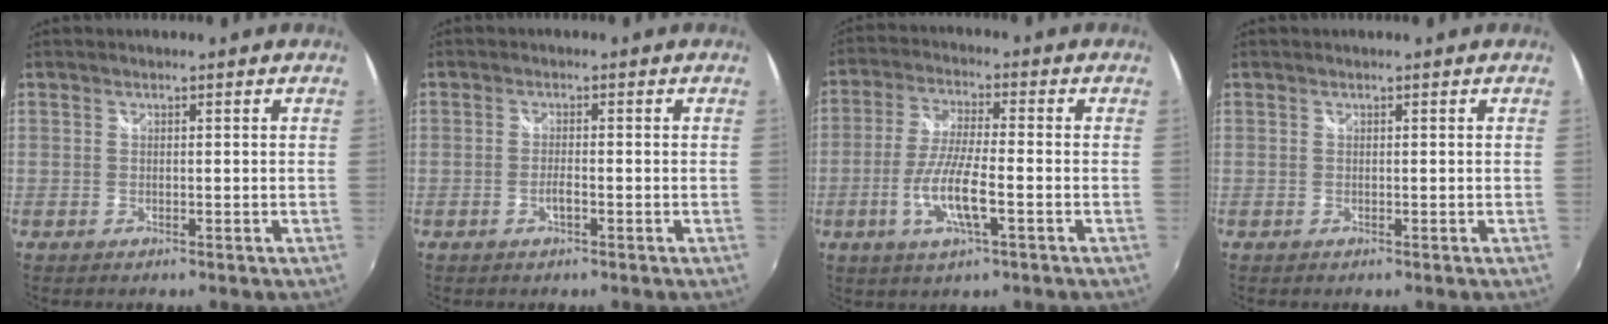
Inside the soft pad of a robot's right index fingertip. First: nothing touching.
{"total": 1.7, "force": [-0.9, 0.3, 1.4], "torque": [-0.033, 0.001, -0.018]}
{"total": 9.3, "force": [-3.1, 1.7, 8.6], "torque": [-0.174, -0.008, -0.060]}
{"total": 0.0}